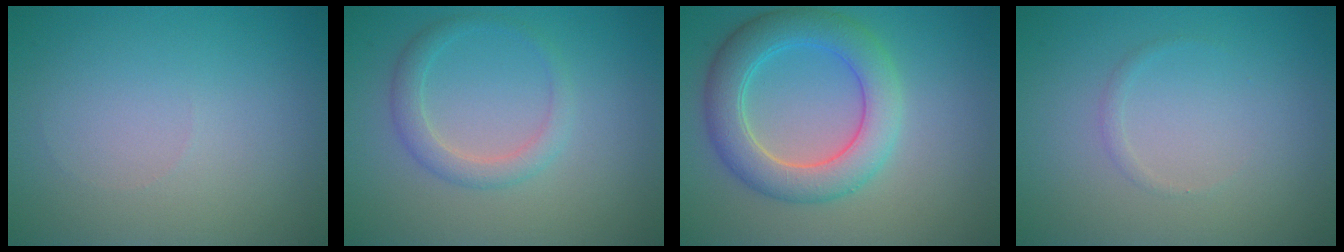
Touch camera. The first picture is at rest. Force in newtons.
{"total": 2.2, "press": 2.2, "slide": 0.2}
{"total": 5.8, "press": 5.8, "slide": 0.5}
{"total": 0.6, "press": 0.6, "slide": 0.1}